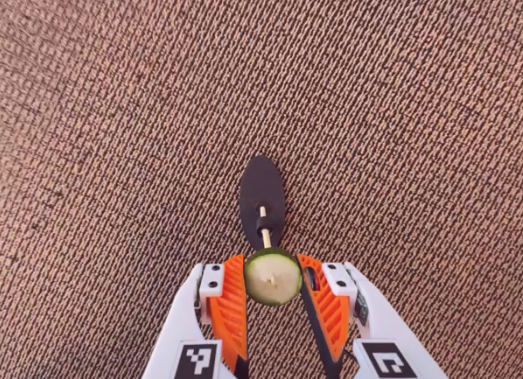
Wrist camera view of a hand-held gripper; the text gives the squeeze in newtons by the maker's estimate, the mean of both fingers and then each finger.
{"total": 6.5, "left": 6.1, "right": 6.9}